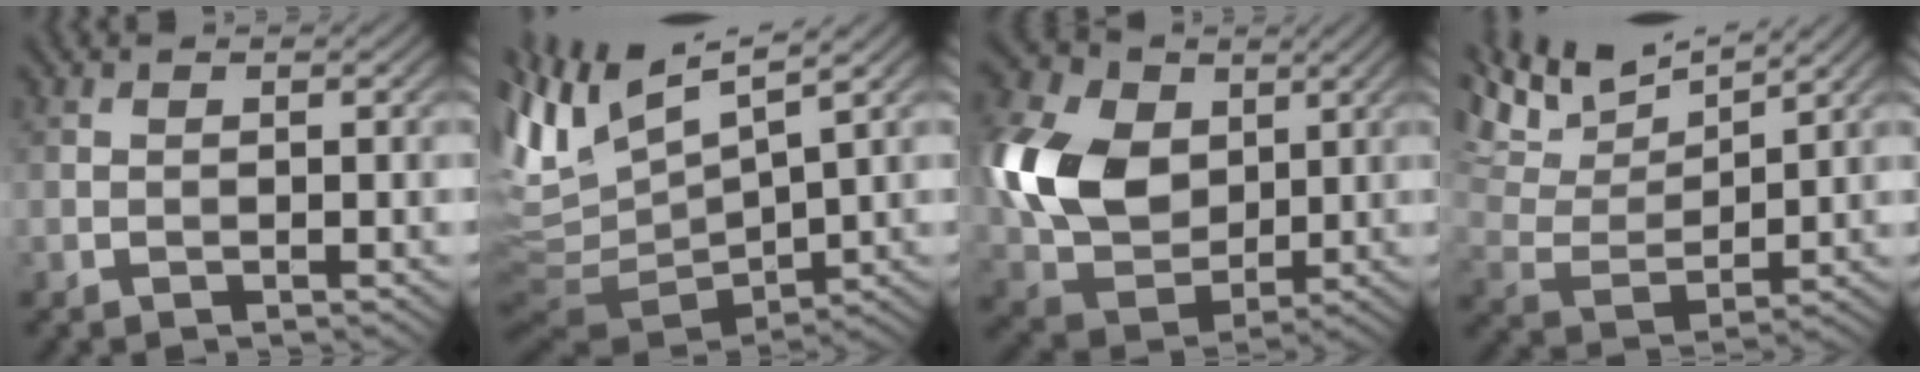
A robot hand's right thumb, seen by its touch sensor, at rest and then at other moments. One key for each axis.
{"total": 11.4, "fx": 3.3, "fy": 3.7, "fz": 10.3, "tx": -0.230, "ty": 0.007, "tz": 0.084}
{"total": 13.4, "fx": 2.5, "fy": 9.9, "fz": 8.7, "tx": -0.226, "ty": 0.012, "tz": 0.042}
{"total": 11.7, "fx": 9.2, "fy": 3.2, "fz": 6.5, "tx": -0.161, "ty": 0.007, "tz": 0.153}